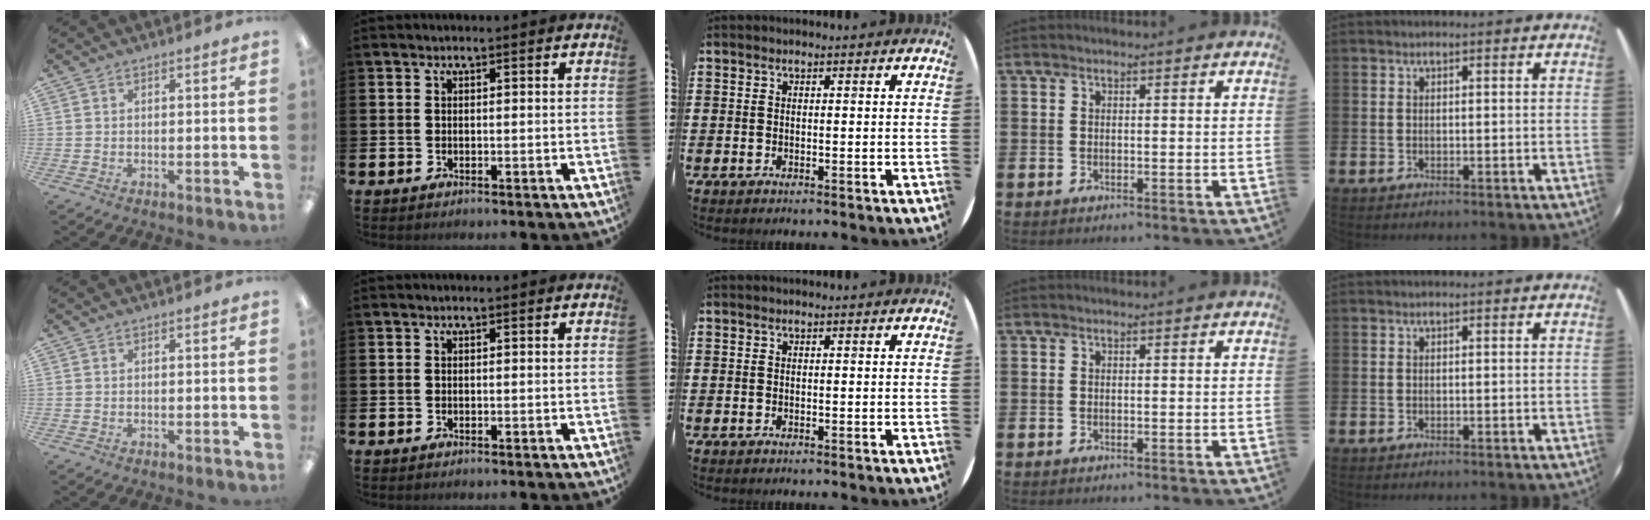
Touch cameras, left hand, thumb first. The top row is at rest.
{}